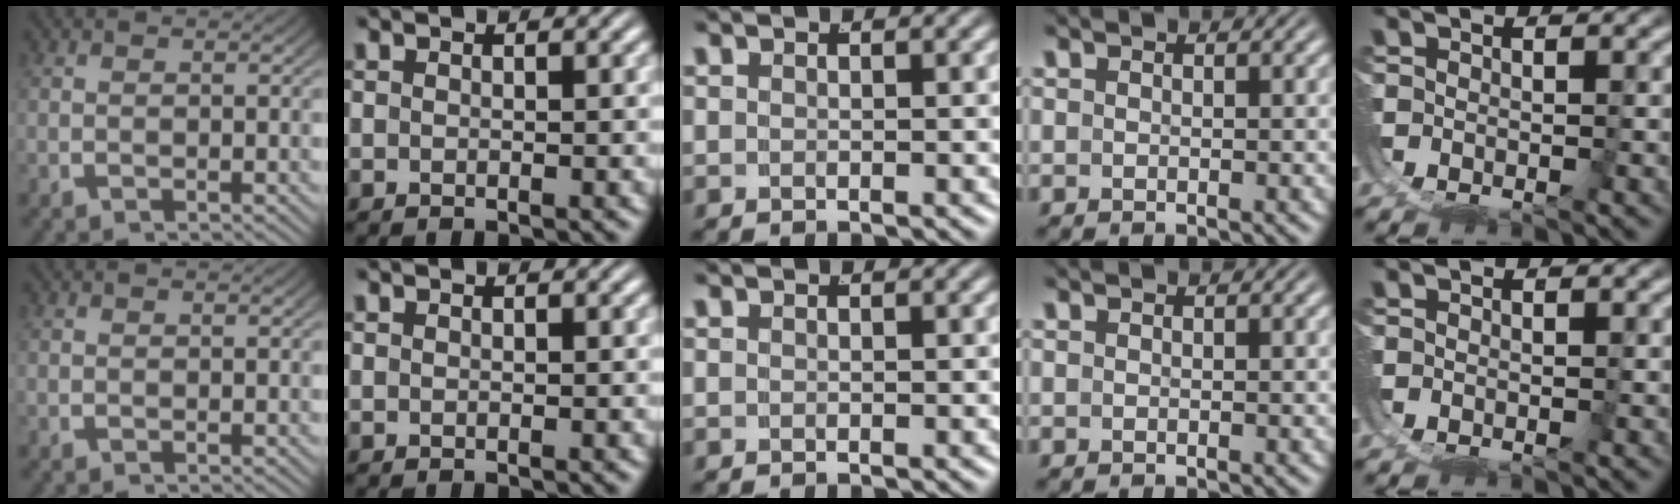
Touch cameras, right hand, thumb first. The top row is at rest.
{}